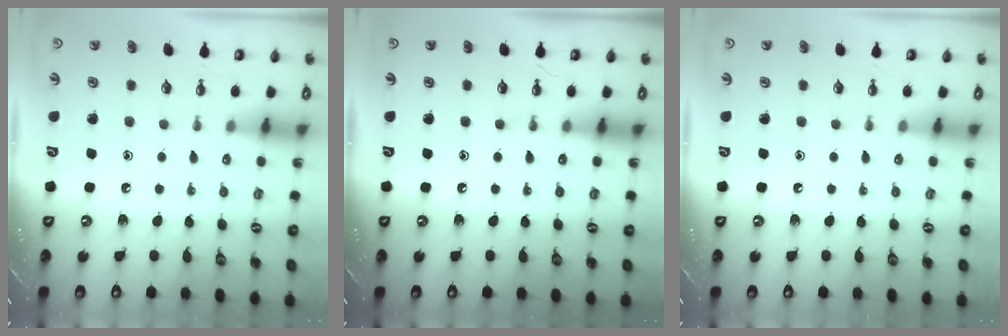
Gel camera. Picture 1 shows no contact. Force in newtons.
{"total": 0.0}
{"total": 0.0}